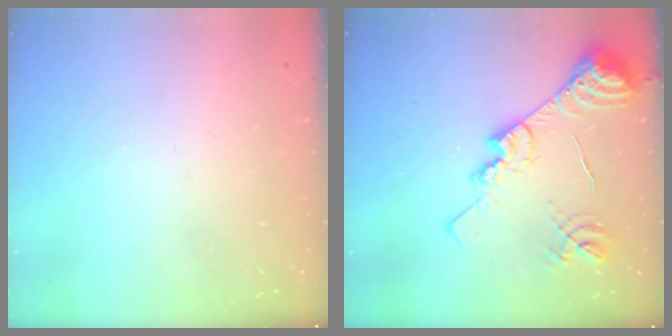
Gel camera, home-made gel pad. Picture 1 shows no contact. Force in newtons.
{"total": 18.8, "press": 18.7, "slide": 1.8}